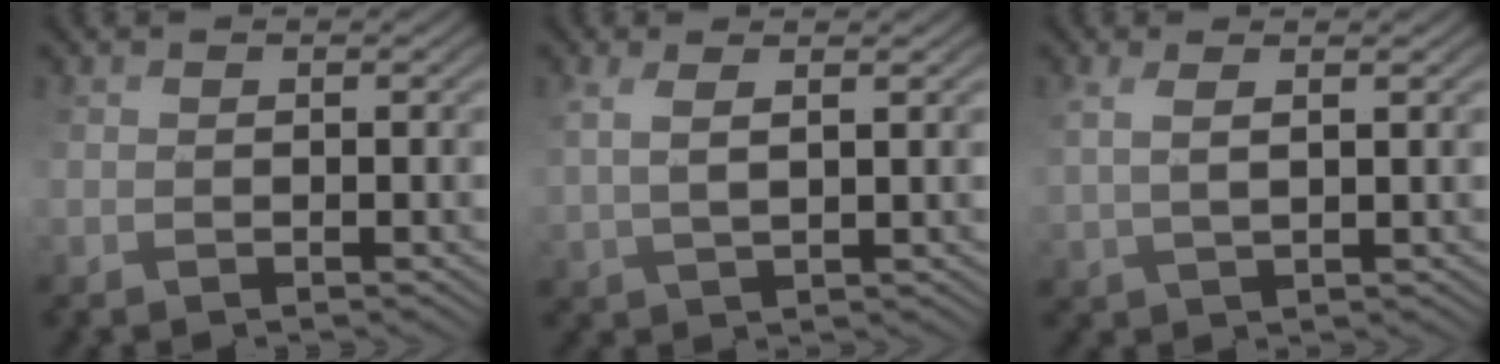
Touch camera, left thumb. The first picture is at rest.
{"total": 3.1, "force": [2.8, 0.2, 1.3], "torque": [-0.019, 0.015, 0.056]}
{"total": 2.8, "force": [2.6, 0.1, 1.0], "torque": [-0.015, 0.015, 0.052]}